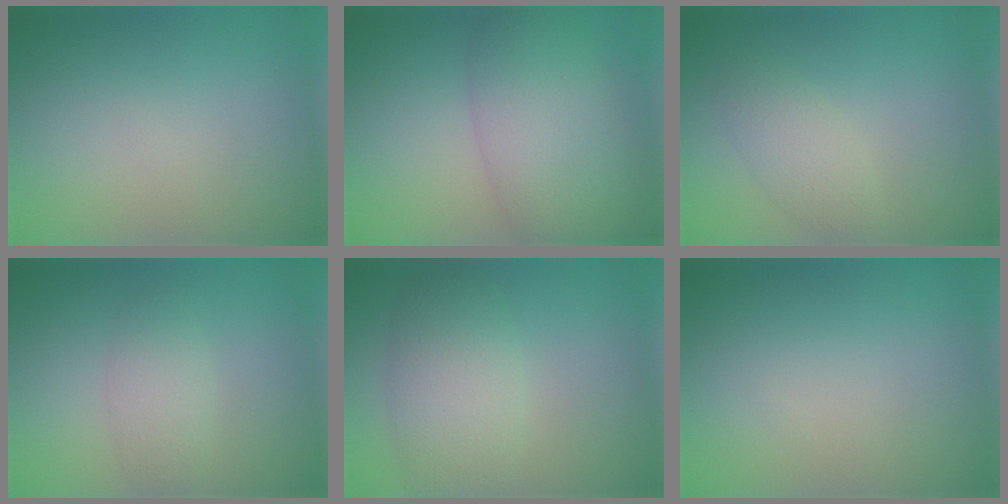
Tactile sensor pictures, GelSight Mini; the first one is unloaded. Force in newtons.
{"total": 6.8, "press": 6.8, "slide": 0.2}
{"total": 2.4, "press": 2.4, "slide": 0.1}
{"total": 2.5, "press": 2.5, "slide": 0.0}
{"total": 5.3, "press": 5.3, "slide": 0.3}
{"total": 0.0}